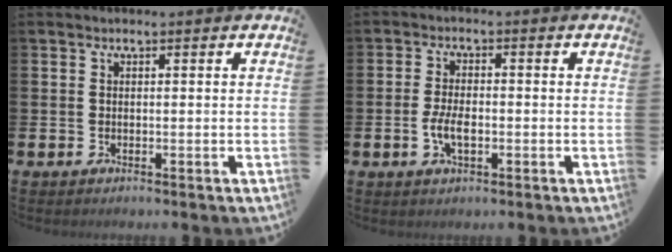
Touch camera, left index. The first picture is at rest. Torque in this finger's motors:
{"motor_torque": [0.73, 0.35, 0.16, 0.12]}